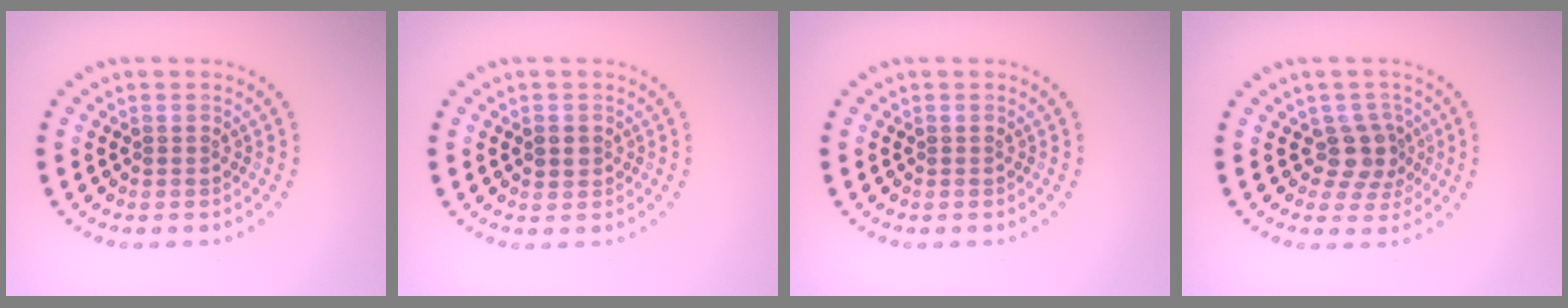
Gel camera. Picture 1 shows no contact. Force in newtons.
{"total": 1.1, "press": 1.1, "slide": 0.3}
{"total": 0.0}
{"total": 2.8, "press": 2.2, "slide": 1.8}